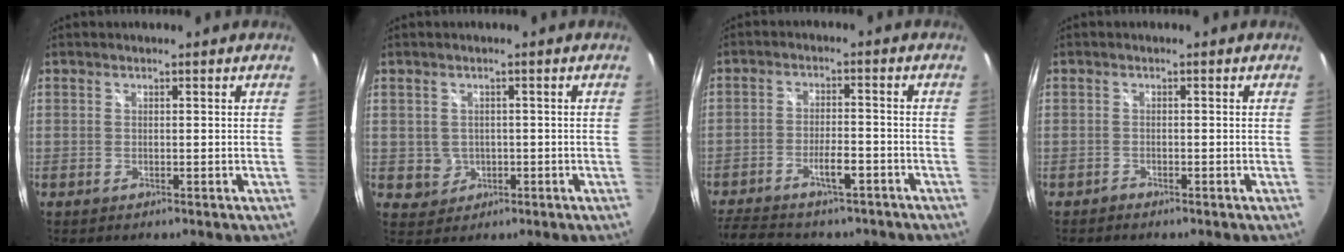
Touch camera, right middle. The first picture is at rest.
{"total": 3.4, "force": [-0.2, 3.3, 0.8], "torque": [-0.018, 0.004, 0.004]}
{"total": 11.2, "force": [-8.9, 3.8, 5.7], "torque": [-0.126, -0.005, -0.140]}
{"total": 0.8, "force": [-0.8, 0.3, -0.1], "torque": [-0.002, 0.000, -0.015]}